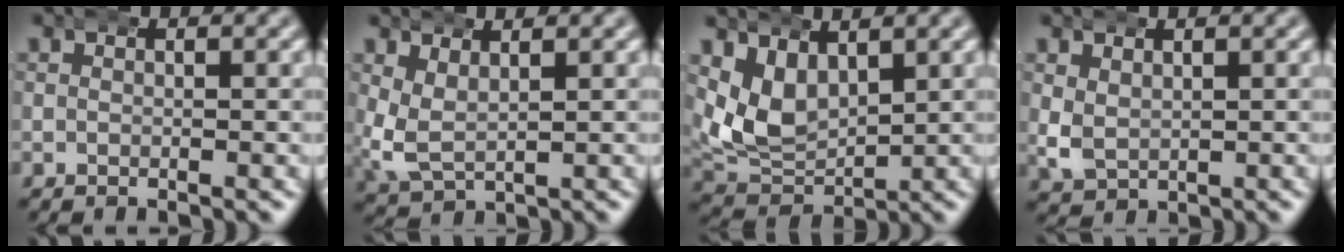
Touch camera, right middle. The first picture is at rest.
{"total": 3.5, "force": [1.1, 2.5, 2.1], "torque": [-0.077, -0.026, 0.035]}
{"total": 6.5, "force": [1.7, 5.1, 3.6], "torque": [-0.101, -0.017, 0.036]}
{"total": 1.9, "force": [0.8, 1.4, 1.0], "torque": [-0.041, -0.018, 0.030]}